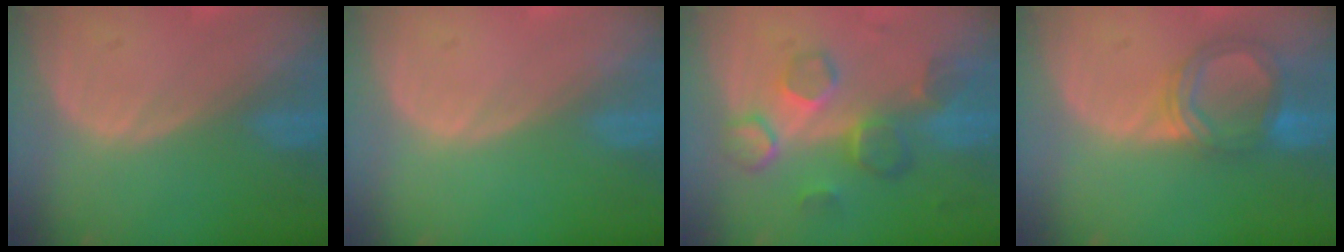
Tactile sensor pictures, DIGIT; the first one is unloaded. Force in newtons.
{"total": 0.0}
{"total": 8.4, "press": 7.7, "slide": 3.5}
{"total": 5.8, "press": 5.7, "slide": 0.6}